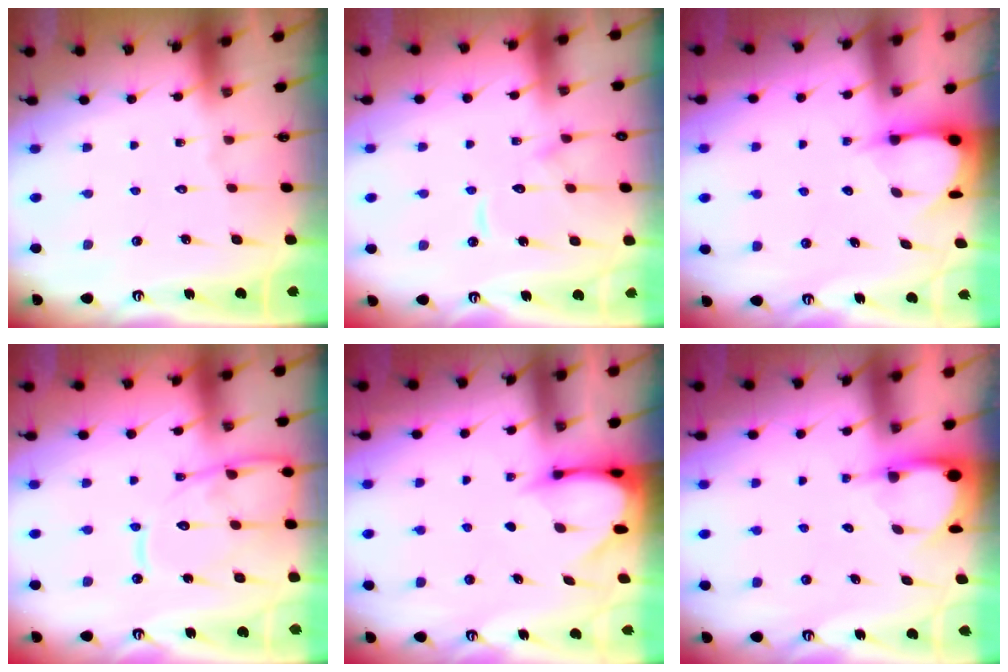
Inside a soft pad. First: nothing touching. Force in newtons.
{"total": 10.7, "press": 10.6, "slide": 1.1}
{"total": 3.4, "press": 3.4, "slide": 0.3}
{"total": 13.3, "press": 13.2, "slide": 1.4}
{"total": 3.3, "press": 3.3, "slide": 0.2}
{"total": 3.4, "press": 3.4, "slide": 0.3}